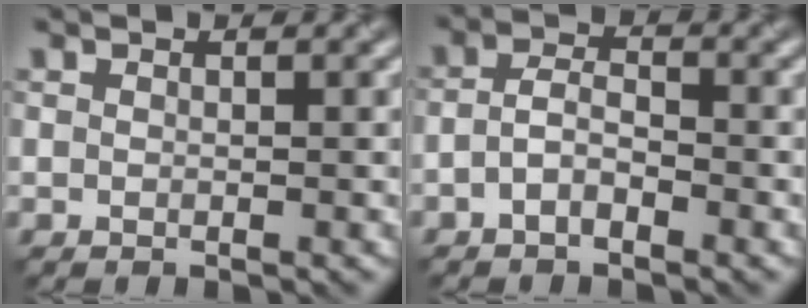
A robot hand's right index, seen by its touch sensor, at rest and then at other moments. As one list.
[{"total": 2.3, "force": [-1.1, 1.0, 1.7], "torque": [-0.035, 0.007, -0.029]}]